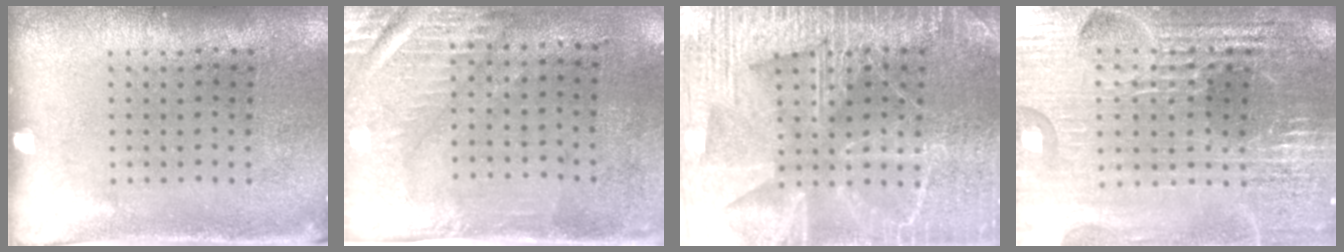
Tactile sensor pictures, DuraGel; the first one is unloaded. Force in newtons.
{"total": 3.0, "press": 2.5, "slide": 1.5}
{"total": 6.6, "press": 6.5, "slide": 0.8}
{"total": 5.4, "press": 5.0, "slide": 2.2}